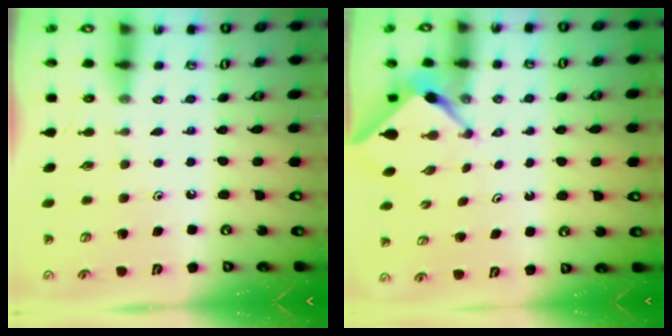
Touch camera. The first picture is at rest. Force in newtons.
{"total": 3.2, "press": 3.2, "slide": 0.3}